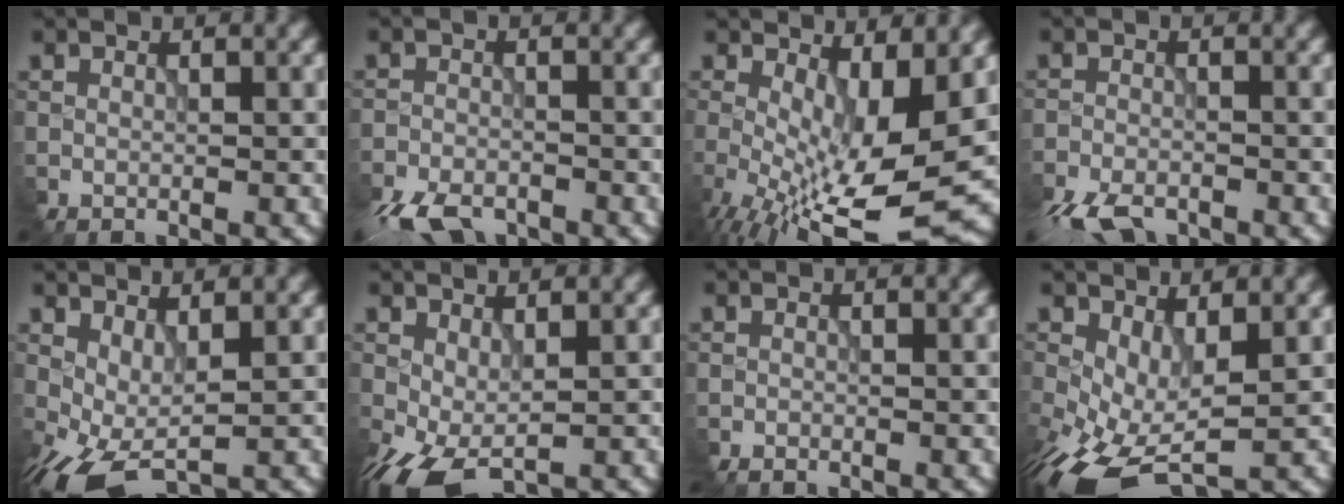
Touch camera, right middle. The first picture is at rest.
{"total": 5.2, "force": [-4.2, 2.0, 2.2], "torque": [-0.042, -0.019, -0.085]}
{"total": 11.0, "force": [-2.2, 3.8, 10.1], "torque": [-0.180, -0.021, -0.030]}
{"total": 4.7, "force": [-3.7, 1.7, 2.2], "torque": [-0.045, -0.015, -0.078]}
{"total": 5.2, "force": [-0.9, 2.4, 4.5], "torque": [-0.105, -0.002, -0.016]}
{"total": 5.0, "force": [-1.9, 2.5, 3.9], "torque": [-0.101, -0.009, -0.029]}
{"total": 0.6, "force": [-0.6, 0.0, 0.1], "torque": [-0.004, -0.001, -0.012]}
{"total": 7.2, "force": [-2.1, 3.8, 5.8], "torque": [-0.136, -0.017, -0.032]}